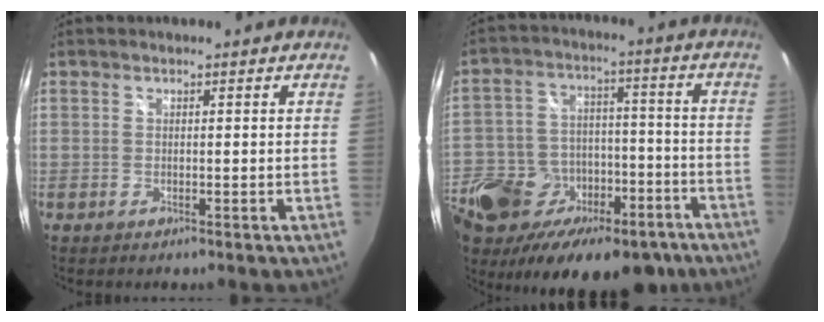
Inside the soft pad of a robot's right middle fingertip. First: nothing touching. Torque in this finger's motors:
{"motor_torque": [1.07, -1.07, 0.93, 0.21]}